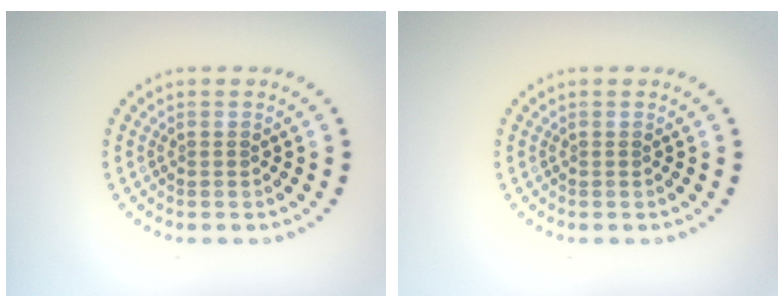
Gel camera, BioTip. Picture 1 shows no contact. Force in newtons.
{"total": 0.0}